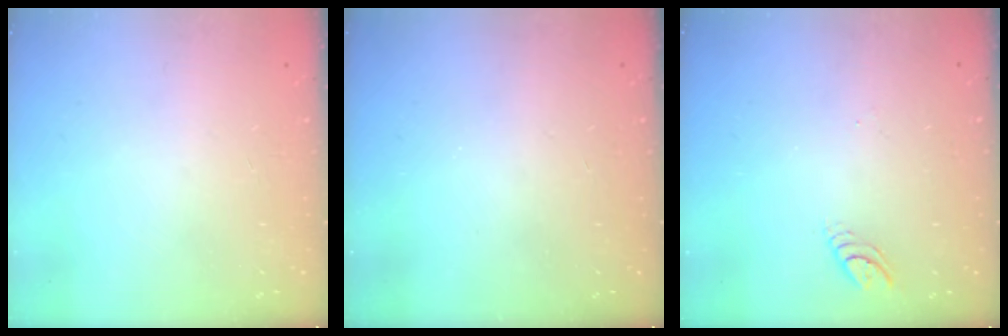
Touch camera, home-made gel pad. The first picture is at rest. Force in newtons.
{"total": 0.0}
{"total": 3.9, "press": 3.9, "slide": 0.3}